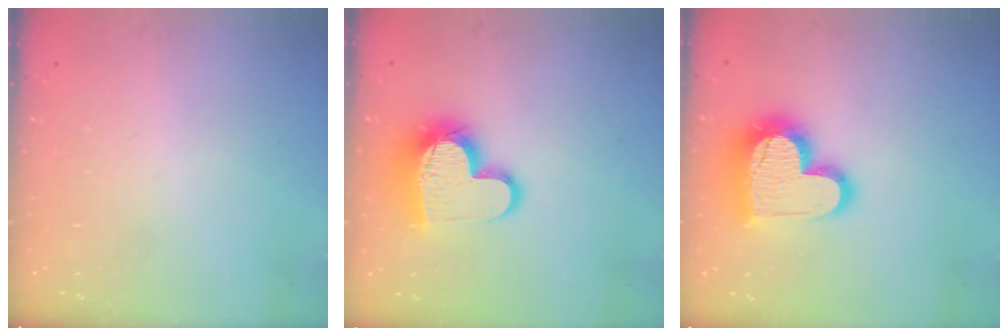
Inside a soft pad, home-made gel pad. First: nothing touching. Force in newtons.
{"total": 15.8, "press": 15.8, "slide": 1.2}
{"total": 17.8, "press": 17.7, "slide": 1.5}